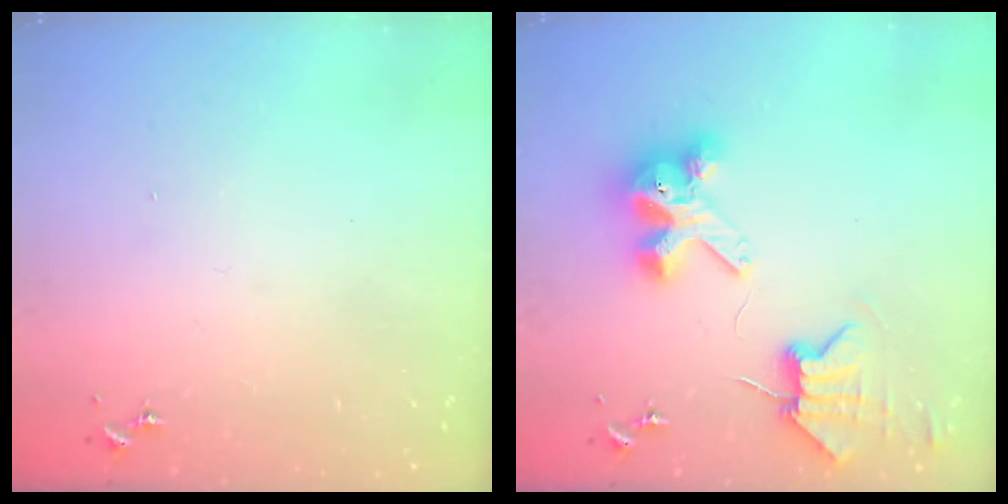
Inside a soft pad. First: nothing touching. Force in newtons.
{"total": 8.8, "press": 8.7, "slide": 1.2}